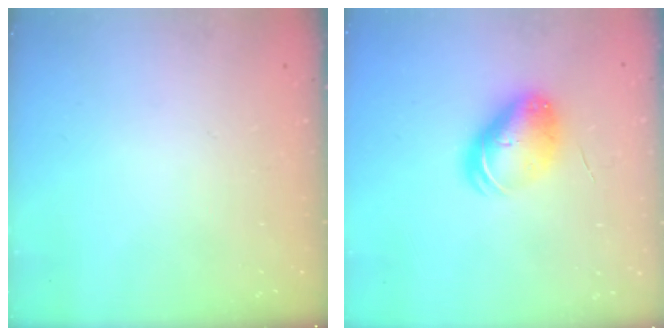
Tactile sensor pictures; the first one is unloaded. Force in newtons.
{"total": 9.0, "press": 8.9, "slide": 1.5}